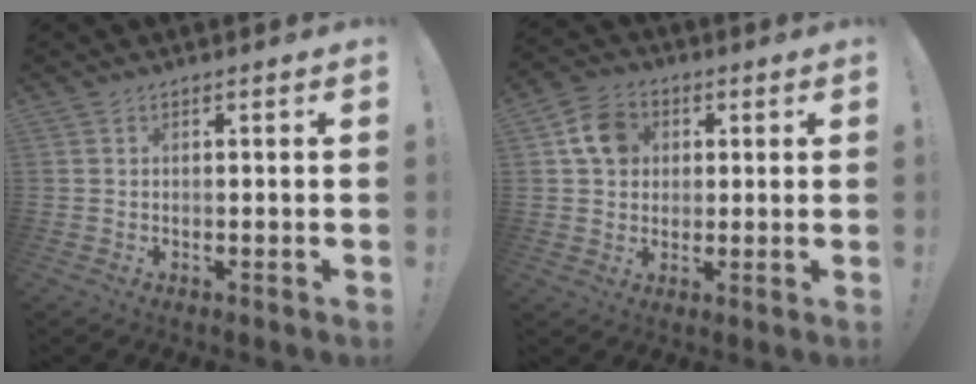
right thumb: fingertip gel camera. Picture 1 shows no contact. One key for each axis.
{"total": 9.3, "fx": 2.8, "fy": 7.8, "fz": 4.2, "tx": -0.065, "ty": 0.005, "tz": 0.058}